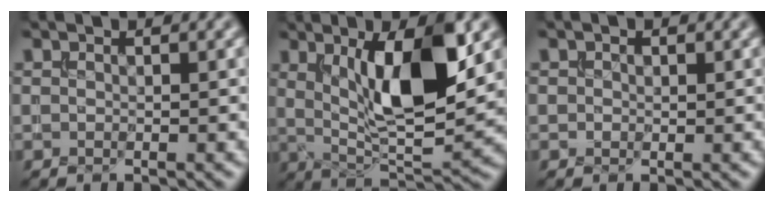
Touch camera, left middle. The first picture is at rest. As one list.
[{"total": 9.8, "force": [2.7, 2.9, 8.9], "torque": [-0.150, -0.016, 0.052]}, {"total": 0.9, "force": [0.1, 0.8, 0.4], "torque": [-0.004, -0.003, 0.001]}]